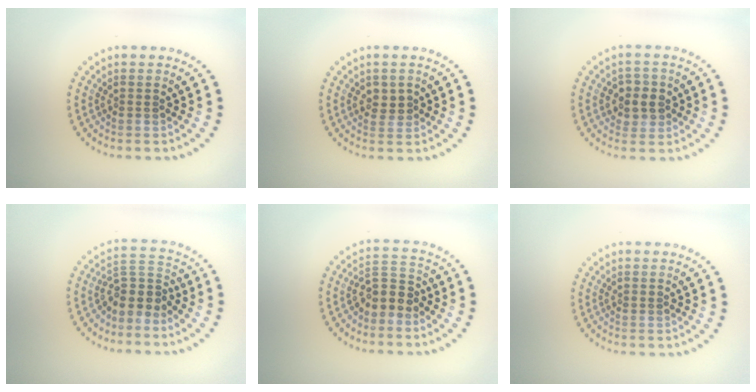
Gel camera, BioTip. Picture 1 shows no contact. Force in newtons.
{"total": 1.9, "press": 1.8, "slide": 0.6}
{"total": 2.7, "press": 2.6, "slide": 0.8}
{"total": 3.3, "press": 2.5, "slide": 2.1}
{"total": 3.0, "press": 2.7, "slide": 1.2}
{"total": 0.5, "press": 0.5, "slide": 0.2}